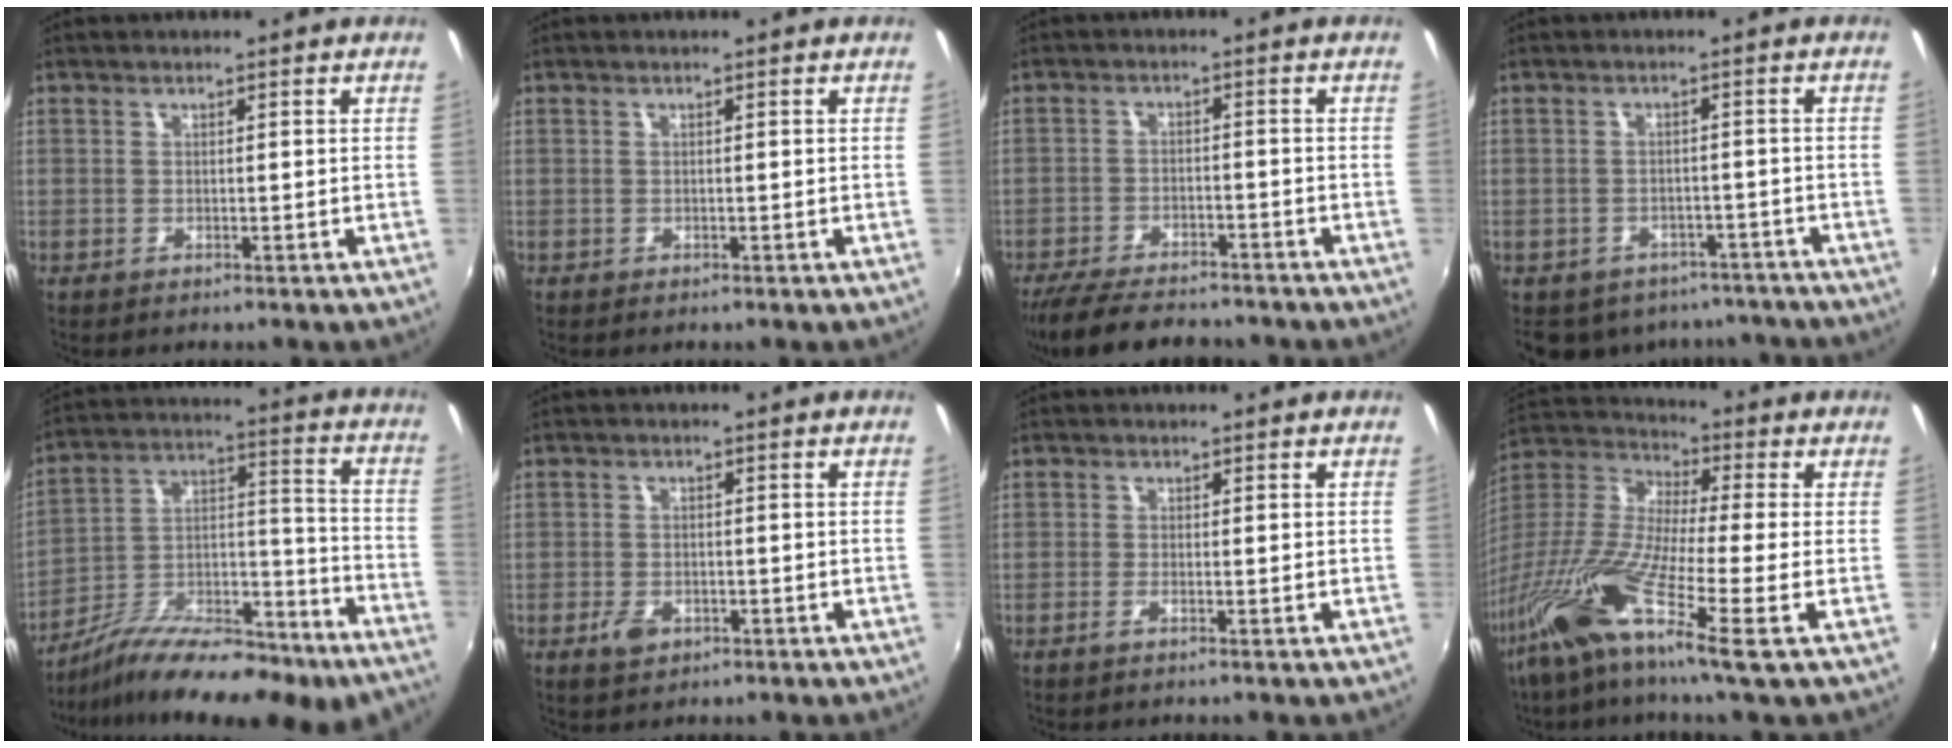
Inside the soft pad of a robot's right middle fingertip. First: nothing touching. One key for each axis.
{"total": 0.0}
{"total": 13.0, "fx": -11.1, "fy": 3.7, "fz": 5.8, "tx": -0.133, "ty": -0.026, "tz": -0.179}
{"total": 12.2, "fx": -9.2, "fy": 7.0, "fz": 3.9, "tx": -0.090, "ty": 0.005, "tz": -0.106}
{"total": 24.4, "fx": -16.6, "fy": 7.6, "fz": 16.1, "tx": -0.272, "ty": -0.018, "tz": -0.261}
{"total": 3.4, "fx": -1.8, "fy": 2.2, "fz": 1.9, "tx": -0.041, "ty": -0.005, "tz": -0.032}
{"total": 1.0, "fx": -0.7, "fy": -0.3, "fz": 0.7, "tx": -0.015, "ty": -0.003, "tz": -0.015}
{"total": 16.7, "fx": -9.5, "fy": 0.4, "fz": 13.7, "tx": -0.270, "ty": -0.035, "tz": -0.196}